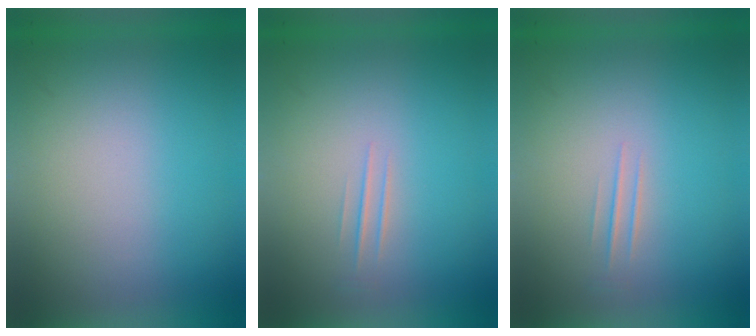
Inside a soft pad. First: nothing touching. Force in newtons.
{"total": 1.1}
{"total": 1.1}